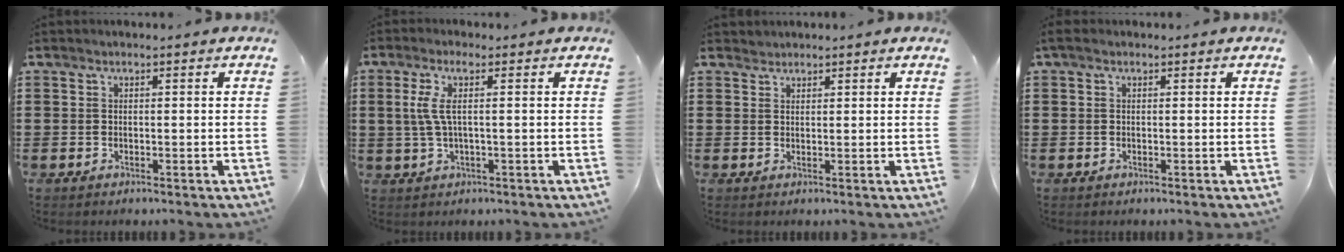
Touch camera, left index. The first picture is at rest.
{"total": 3.9, "force": [0.2, 0.3, 3.9], "torque": [-0.095, -0.010, -0.006]}
{"total": 1.3, "force": [1.2, 0.4, -0.1], "torque": [-0.002, 0.000, 0.025]}
{"total": 0.9, "force": [-0.2, 0.5, 0.6], "torque": [-0.012, 0.003, -0.004]}